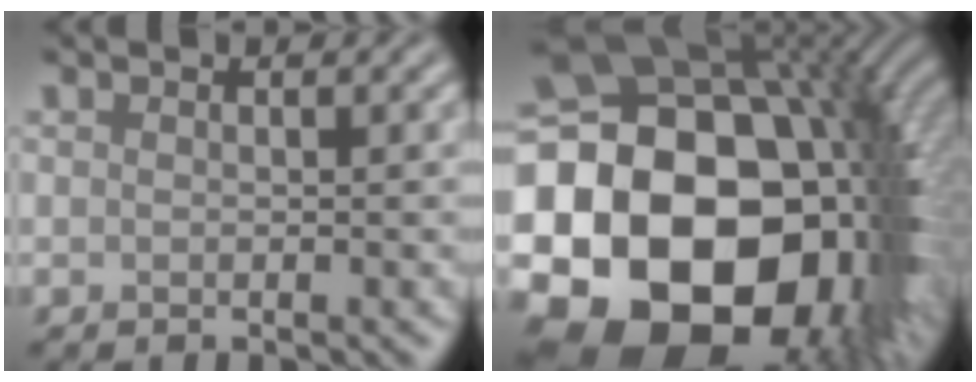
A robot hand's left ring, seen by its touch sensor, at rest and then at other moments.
{"total": 24.5, "force": [-4.7, 18.8, 15.1], "torque": [-0.259, -0.016, -0.111]}